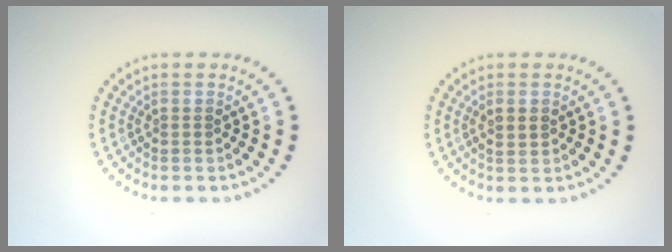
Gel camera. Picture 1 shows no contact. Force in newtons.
{"total": 1.0, "press": 0.9, "slide": 0.3}